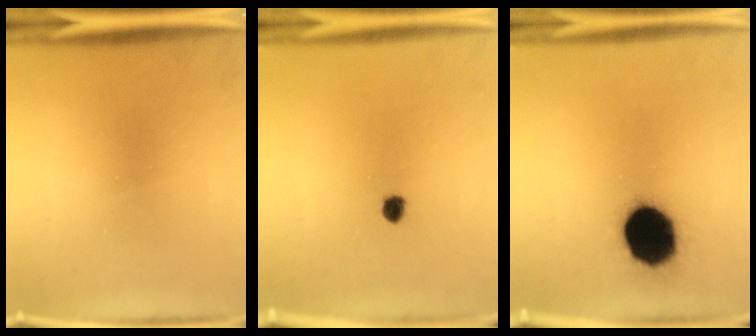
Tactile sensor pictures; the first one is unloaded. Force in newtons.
{"total": 1.7}
{"total": 16.9}